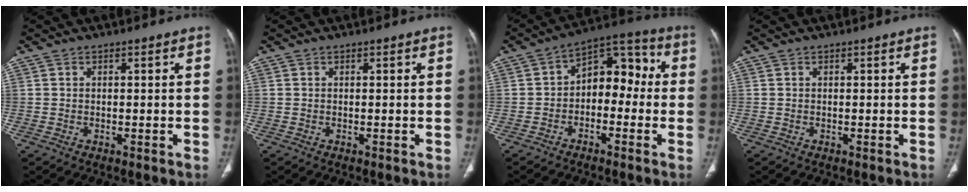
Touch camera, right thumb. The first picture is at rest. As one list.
[{"total": 0.0}, {"total": 10.5, "force": [-0.8, 6.9, 7.8], "torque": [-0.071, 0.049, -0.031]}, {"total": 0.0}]